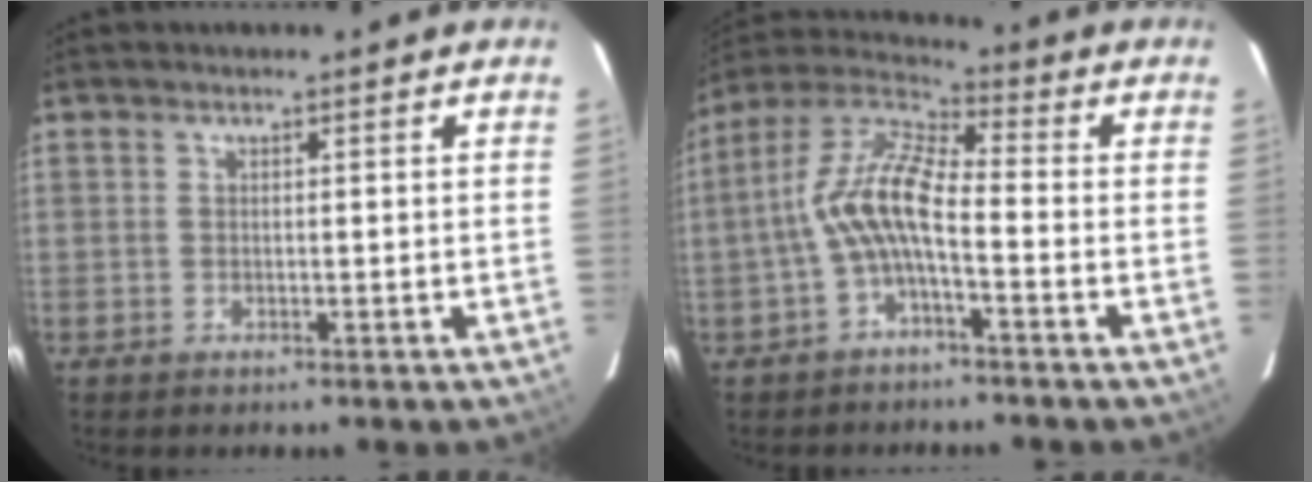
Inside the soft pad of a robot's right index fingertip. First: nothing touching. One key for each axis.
{"total": 10.1, "fx": -2.6, "fy": 3.1, "fz": 9.2, "tx": -0.200, "ty": 0.017, "tz": -0.053}